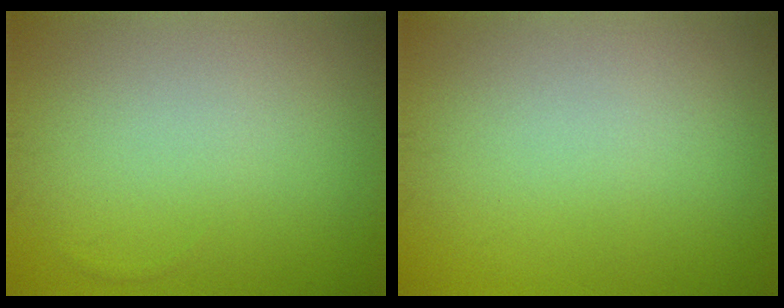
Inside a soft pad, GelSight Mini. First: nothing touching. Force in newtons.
{"total": 0.0}